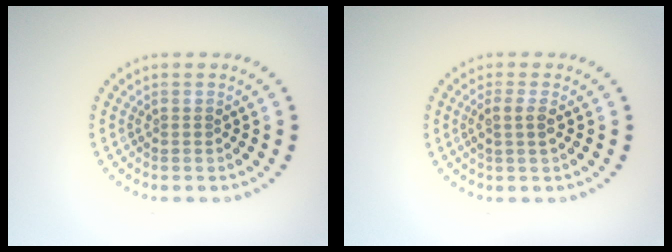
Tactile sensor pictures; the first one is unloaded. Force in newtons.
{"total": 1.5, "press": 1.4, "slide": 0.6}